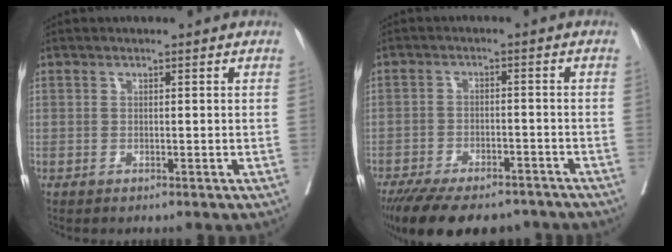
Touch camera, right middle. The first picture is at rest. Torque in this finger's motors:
{"motor_torque": [1.10, -1.03, 0.29, 0.09]}